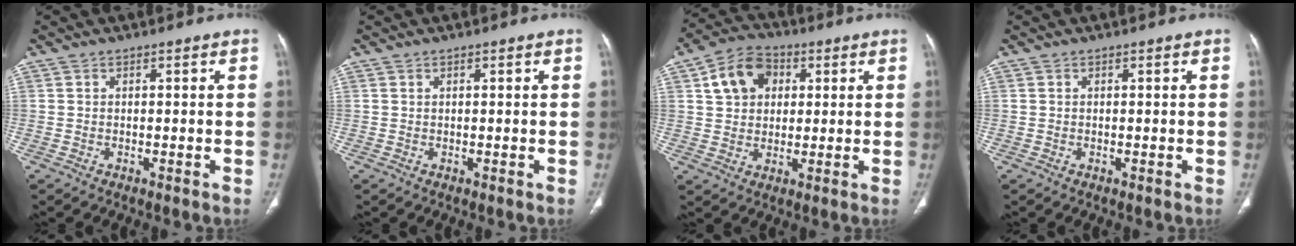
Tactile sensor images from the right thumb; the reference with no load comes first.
{"total": 0.0}
{"total": 10.1, "force": [3.1, 7.7, 5.8], "torque": [-0.077, 0.005, 0.046]}
{"total": 0.0}